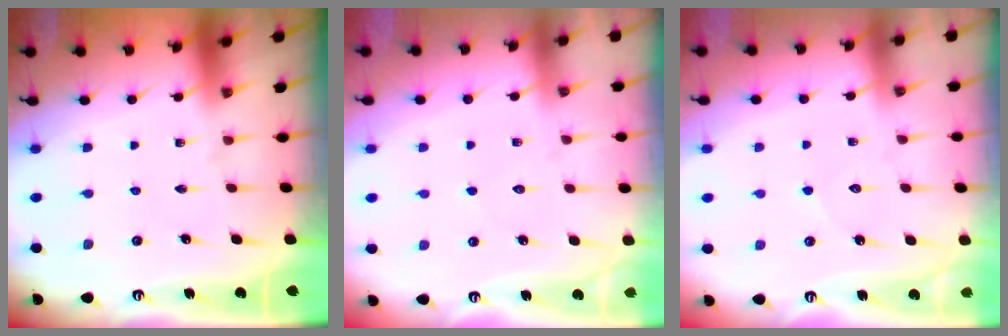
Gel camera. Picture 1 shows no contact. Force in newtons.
{"total": 4.6, "press": 4.6, "slide": 0.6}
{"total": 3.6, "press": 3.6, "slide": 0.3}